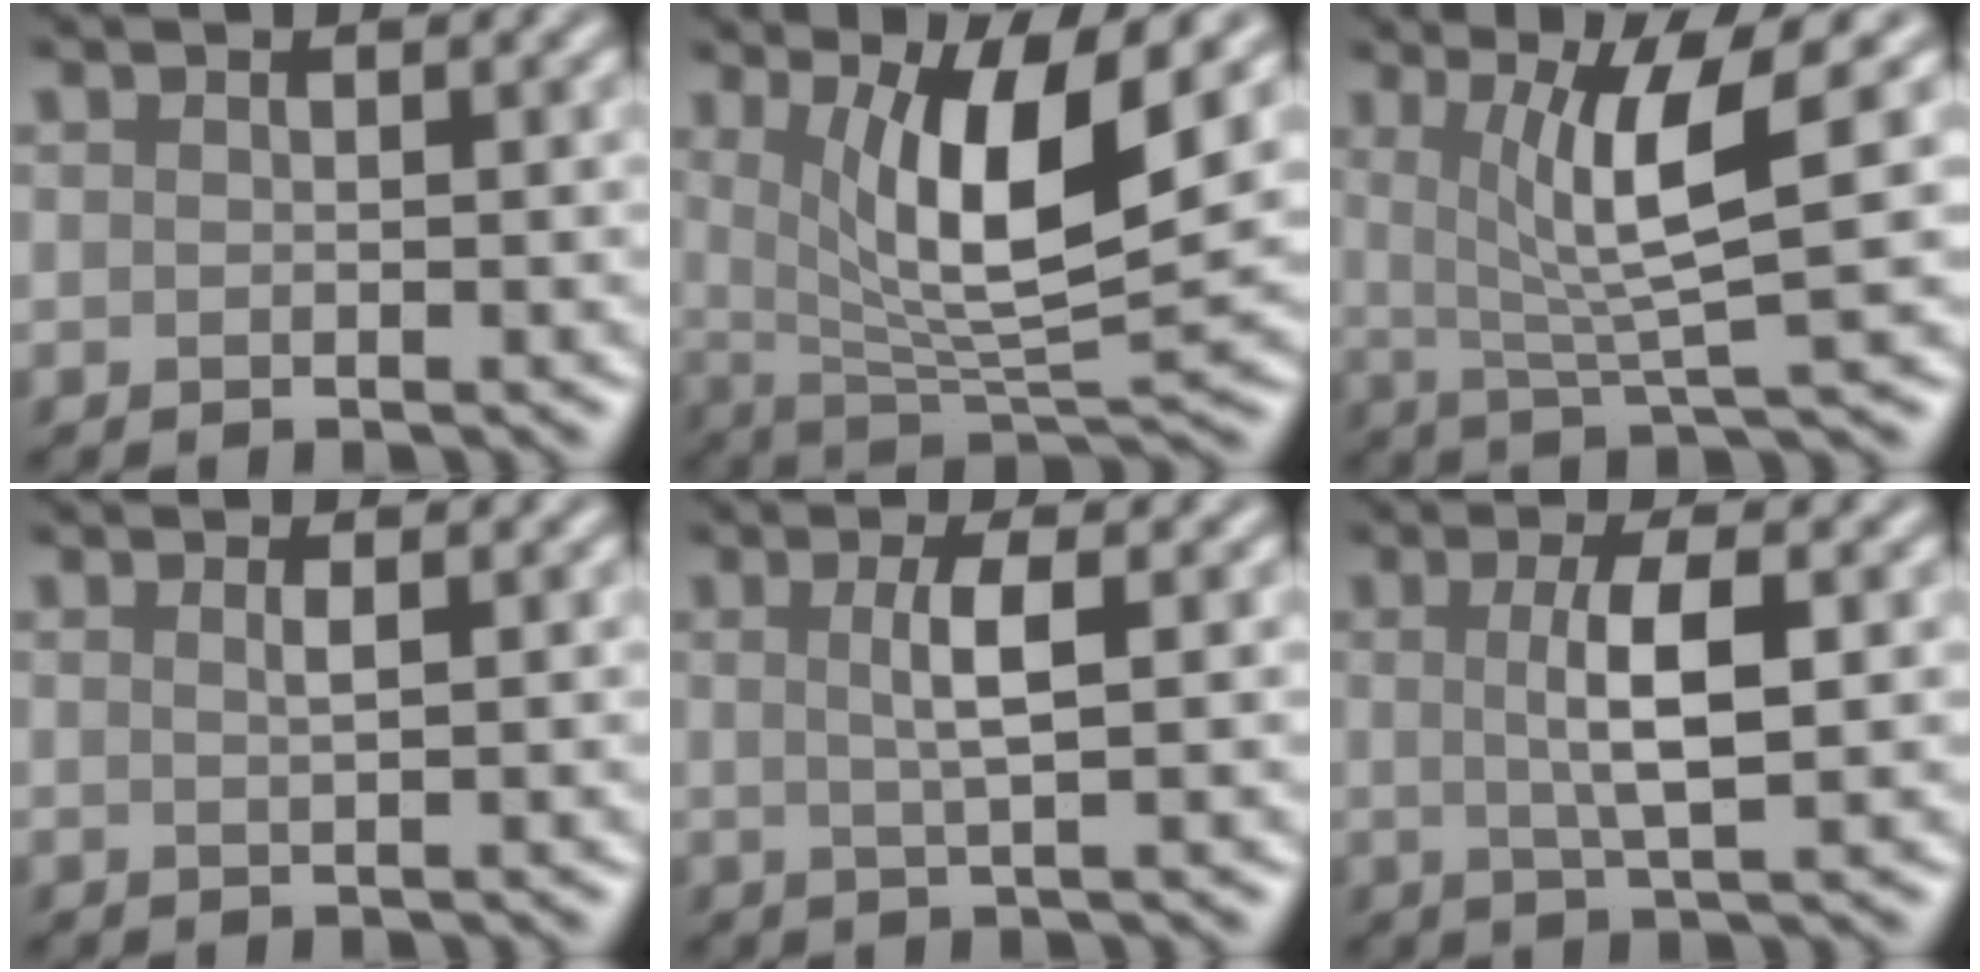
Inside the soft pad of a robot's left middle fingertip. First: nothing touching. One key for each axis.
{"total": 8.7, "fx": 2.6, "fy": 2.2, "fz": 8.0, "tx": -0.130, "ty": -0.018, "tz": 0.051}
{"total": 6.4, "fx": 1.5, "fy": 1.0, "fz": 6.2, "tx": -0.108, "ty": -0.002, "tz": 0.027}
{"total": 0.9, "fx": 0.4, "fy": 0.3, "fz": 0.8, "tx": -0.009, "ty": 0.001, "tz": 0.004}
{"total": 2.7, "fx": 0.4, "fy": 0.6, "fz": 2.6, "tx": -0.047, "ty": 0.002, "tz": 0.004}
{"total": 4.0, "fx": 0.3, "fy": 0.8, "fz": 3.9, "tx": -0.074, "ty": 0.002, "tz": 0.007}